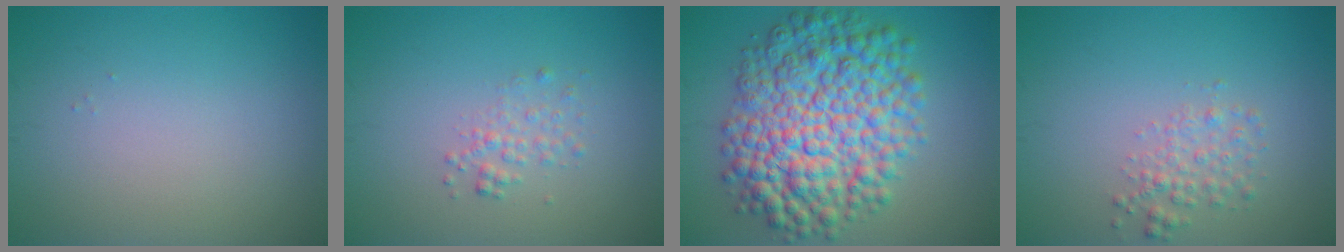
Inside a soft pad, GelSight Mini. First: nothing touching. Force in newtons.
{"total": 1.4, "press": 1.4, "slide": 0.1}
{"total": 11.3, "press": 11.3, "slide": 0.1}
{"total": 2.0, "press": 2.0, "slide": 0.1}